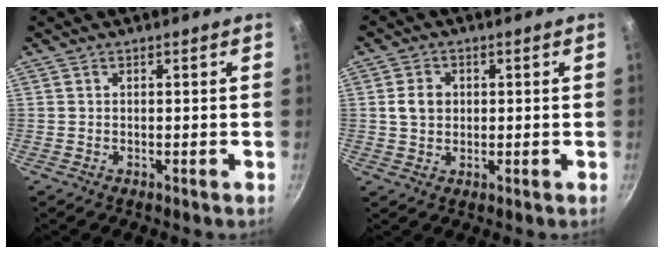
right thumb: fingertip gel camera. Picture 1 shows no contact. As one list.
[{"total": 4.3, "force": [0.6, 3.5, 2.5], "torque": [-0.031, 0.004, 0.007]}]